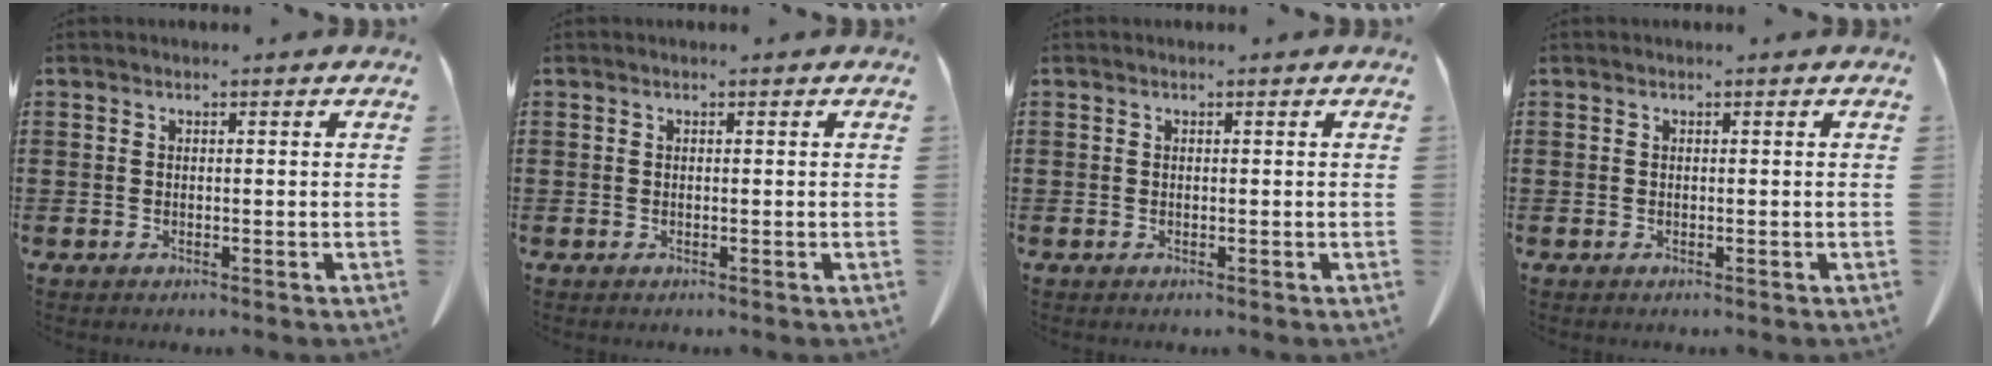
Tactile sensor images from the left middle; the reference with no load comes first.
{"total": 0.0}
{"total": 0.0}
{"total": 0.0}